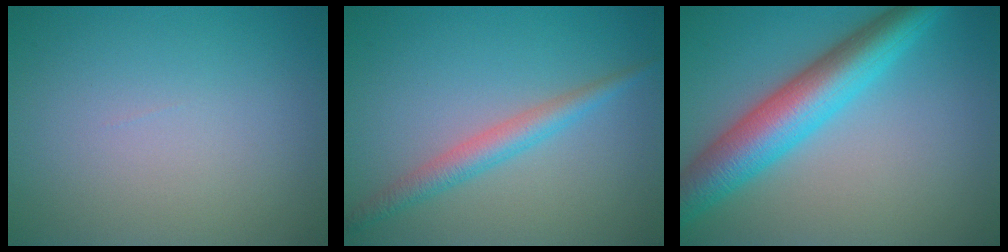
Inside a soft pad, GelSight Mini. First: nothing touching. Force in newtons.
{"total": 2.6, "press": 2.6, "slide": 0.0}
{"total": 7.8, "press": 7.8, "slide": 0.1}